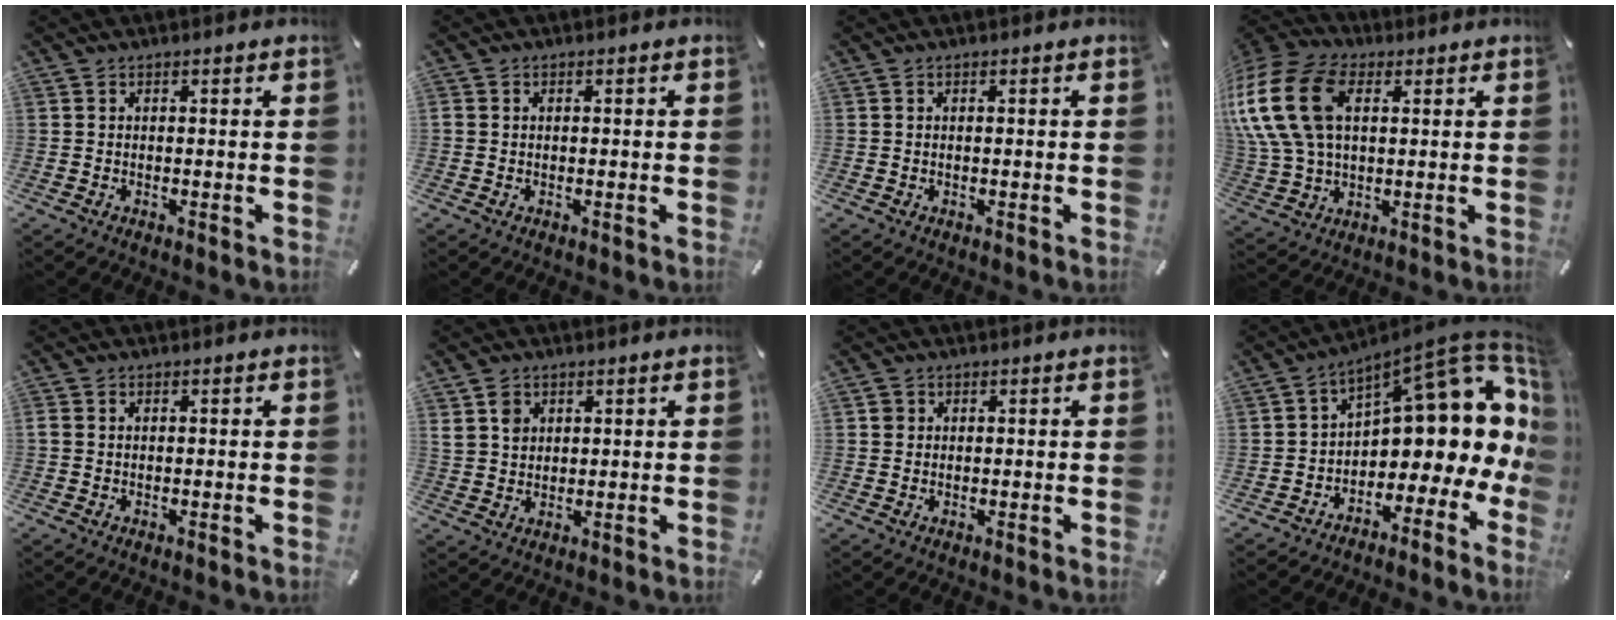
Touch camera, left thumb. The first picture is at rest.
{"total": 0.7, "force": [-0.1, 0.6, 0.4], "torque": [-0.007, 0.004, -0.003]}
{"total": 0.0}
{"total": 21.1, "force": [5.2, 14.7, 14.2], "torque": [-0.332, 0.000, 0.091]}
{"total": 0.9, "force": [-0.1, 0.7, 0.6], "torque": [-0.012, 0.003, -0.003]}
{"total": 4.3, "force": [1.8, 3.6, 1.5], "torque": [-0.028, 0.004, 0.034]}
{"total": 1.7, "force": [0.3, 1.6, 0.2], "torque": [0.003, 0.004, 0.001]}
{"total": 15.0, "force": [7.3, 7.5, 10.7], "torque": [-0.135, -0.069, 0.119]}